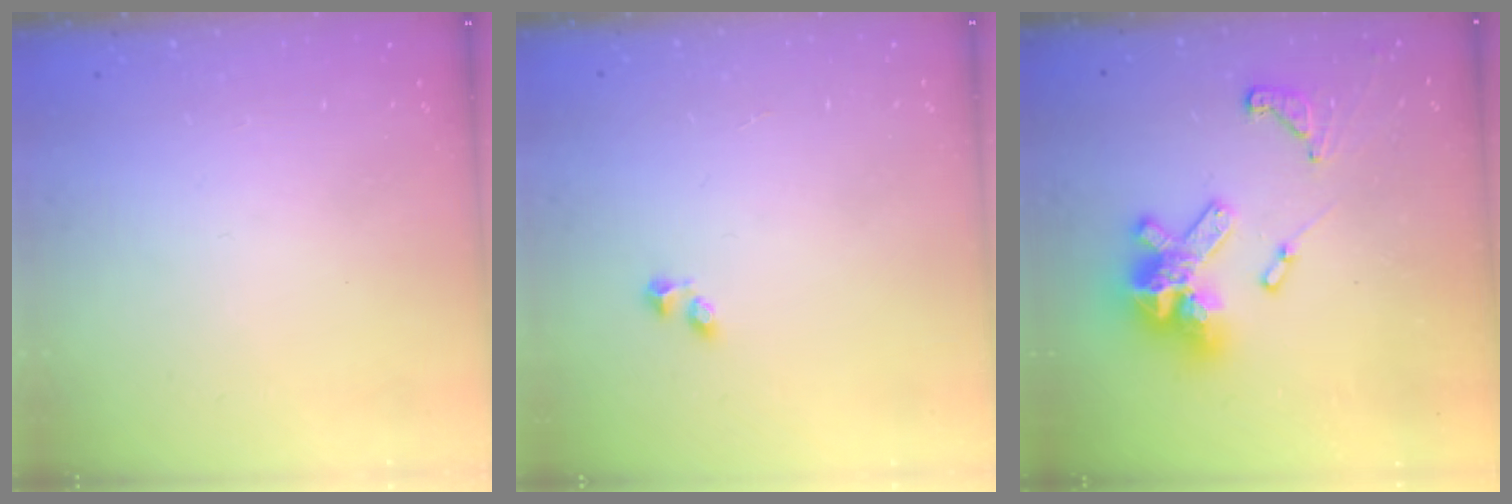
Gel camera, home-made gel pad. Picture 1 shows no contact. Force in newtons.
{"total": 1.5, "press": 1.2, "slide": 0.8}
{"total": 17.1, "press": 17.0, "slide": 1.0}